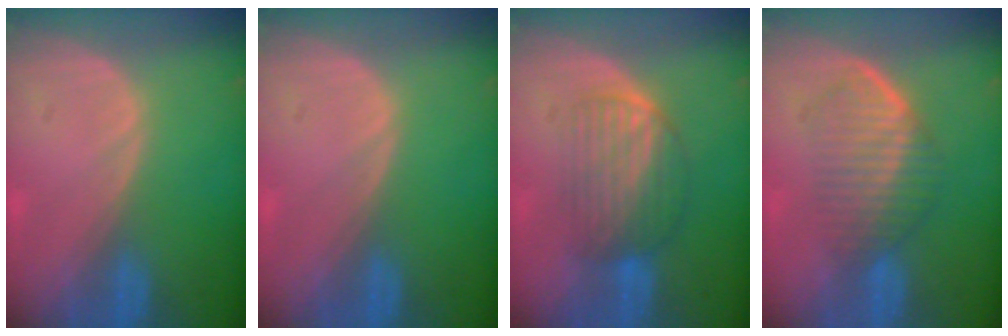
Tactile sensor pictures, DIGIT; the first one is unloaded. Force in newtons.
{"total": 0.0}
{"total": 6.3, "press": 6.2, "slide": 1.5}
{"total": 6.9, "press": 6.1, "slide": 3.3}